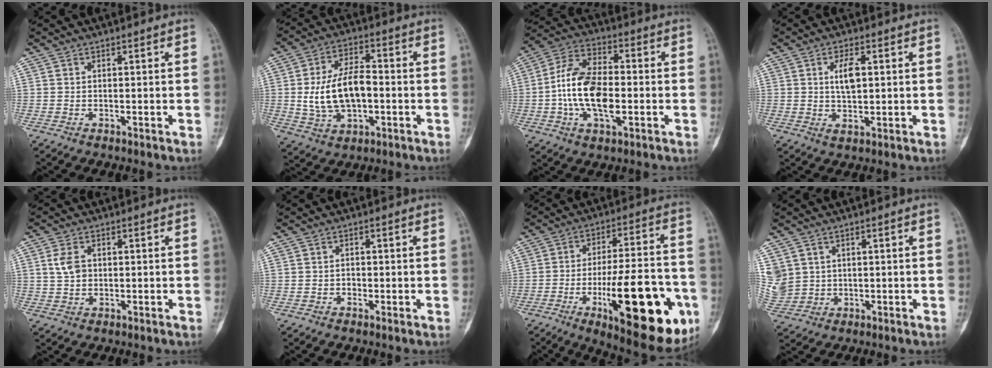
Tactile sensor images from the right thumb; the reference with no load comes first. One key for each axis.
{"total": 13.1, "fx": -0.9, "fy": 7.5, "fz": 10.6, "tx": -0.185, "ty": 0.019, "tz": -0.012}
{"total": 14.8, "fx": -1.8, "fy": 7.7, "fz": 12.5, "tx": -0.239, "ty": 0.020, "tz": -0.040}
{"total": 5.3, "fx": 1.1, "fy": 2.3, "fz": 4.6, "tx": -0.082, "ty": -0.004, "tz": 0.019}
{"total": 3.9, "fx": 0.7, "fy": 2.7, "fz": 2.7, "tx": -0.050, "ty": 0.004, "tz": 0.015}
{"total": 0.9, "fx": -0.3, "fy": 0.8, "fz": 0.2, "tx": 0.002, "ty": 0.004, "tz": -0.008}
{"total": 27.5, "fx": -9.3, "fy": 9.1, "fz": 24.3, "tx": -0.313, "ty": 0.025, "tz": -0.123}
{"total": 9.4, "fx": 2.7, "fy": 8.4, "fz": 3.4, "tx": -0.096, "ty": 0.012, "tz": 0.080}